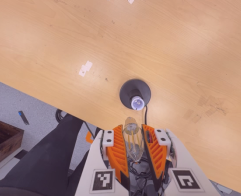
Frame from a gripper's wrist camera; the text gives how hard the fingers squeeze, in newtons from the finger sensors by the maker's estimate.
{"total": 13.8, "left": 14.8, "right": 12.8}